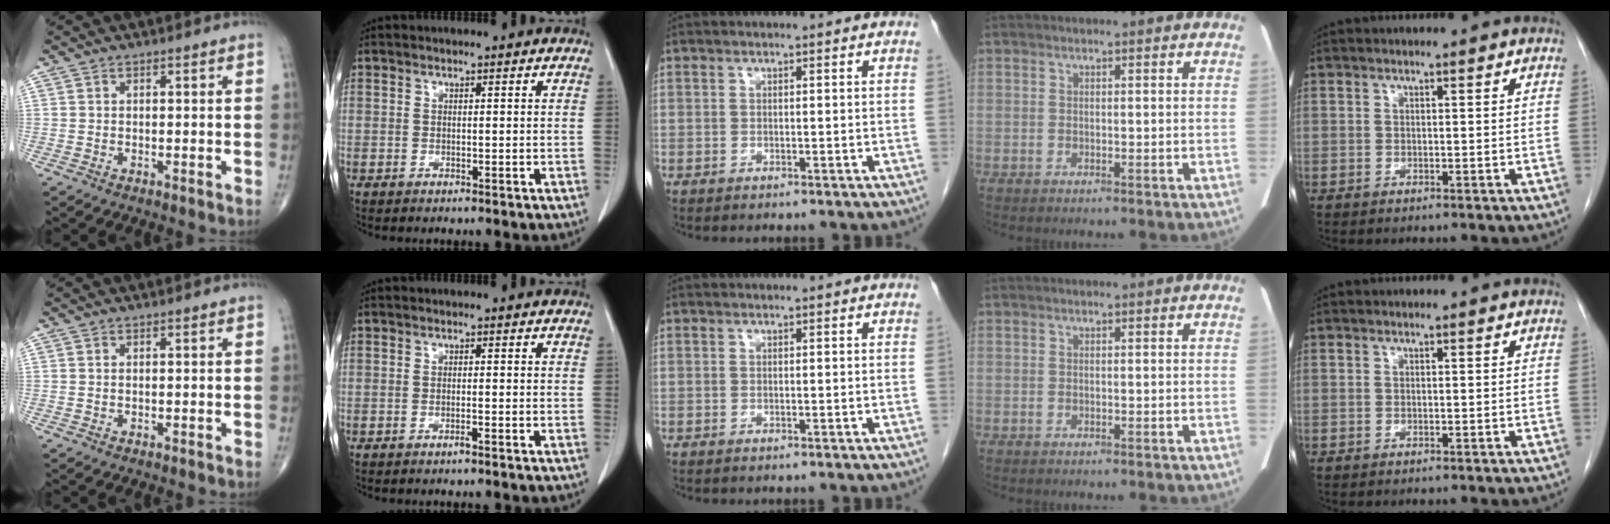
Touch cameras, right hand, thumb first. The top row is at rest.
{"index": {"total": 0.8, "force": [-0.5, -0.1, 0.5], "torque": [-0.012, 0.000, -0.010]}}